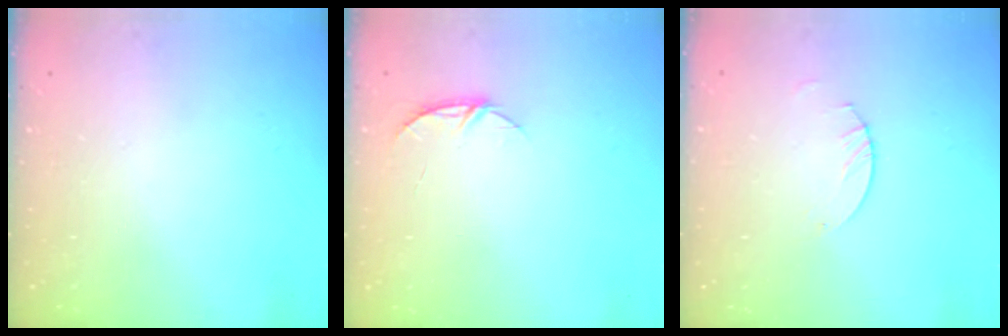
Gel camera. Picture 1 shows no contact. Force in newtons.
{"total": 5.4, "press": 5.4, "slide": 0.6}
{"total": 2.0, "press": 2.0, "slide": 0.2}